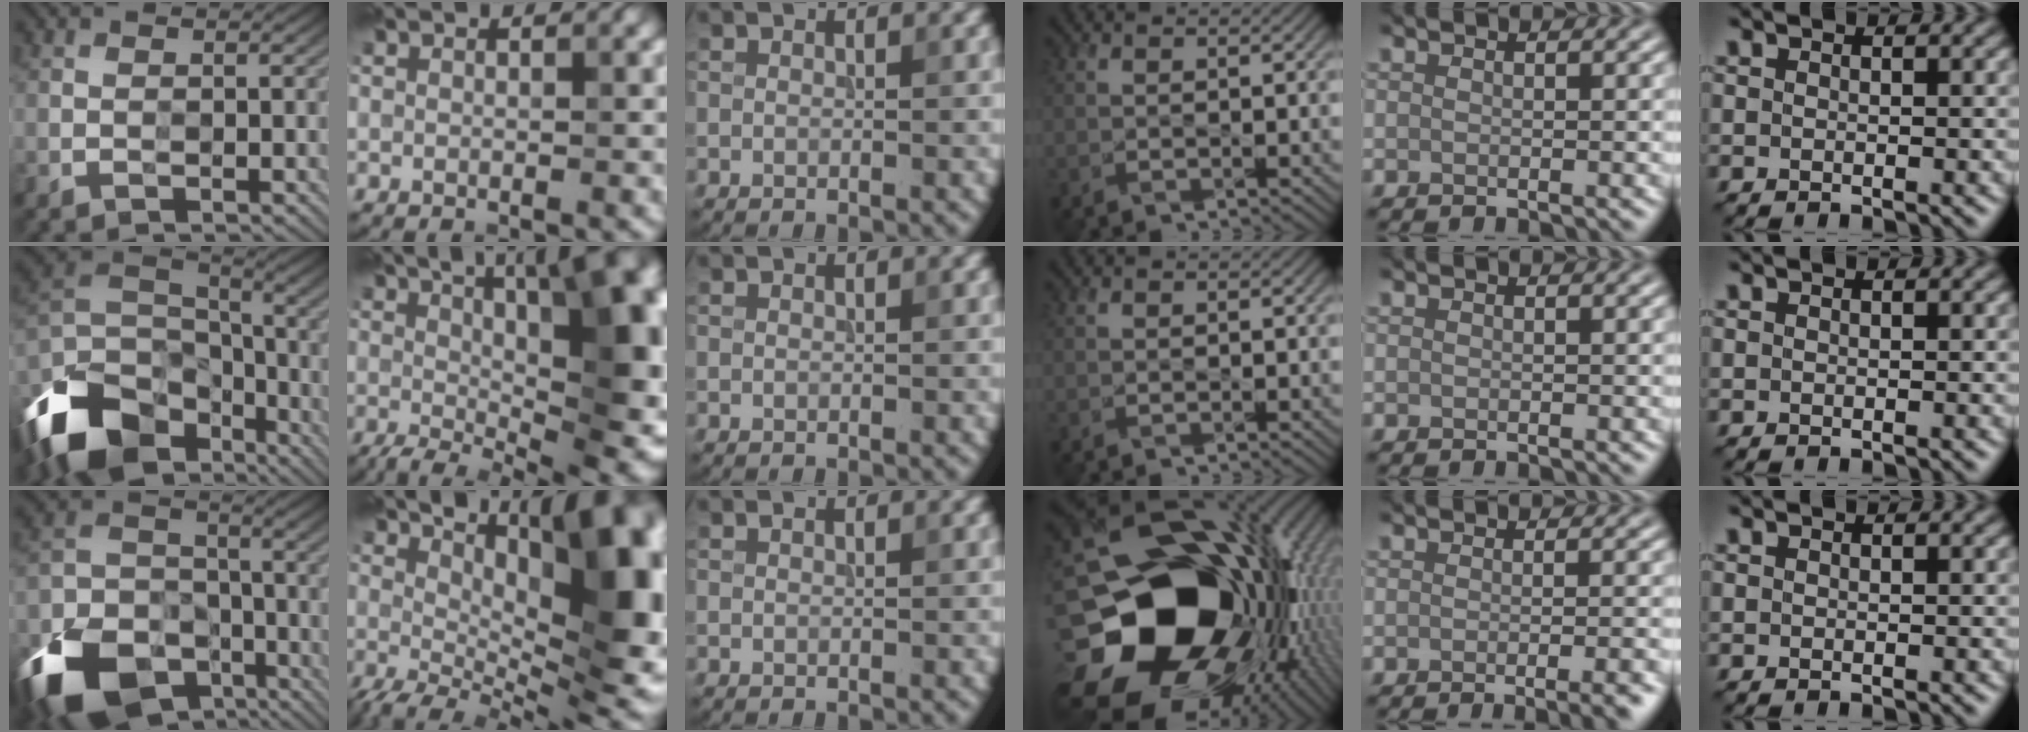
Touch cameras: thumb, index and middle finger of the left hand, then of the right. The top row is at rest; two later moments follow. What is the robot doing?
{"motion": "wipe", "object": "glasses"}